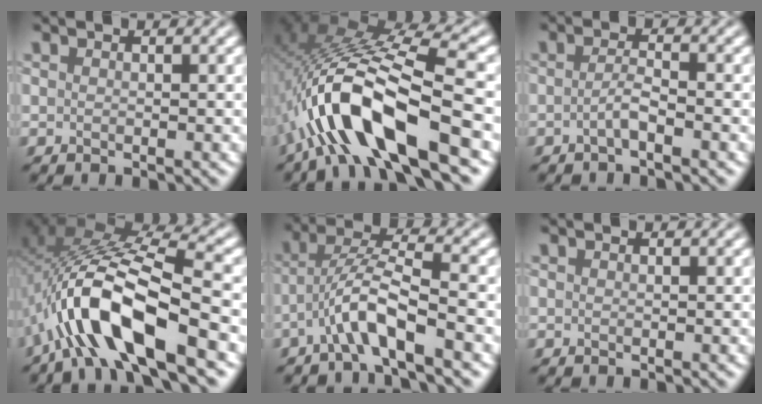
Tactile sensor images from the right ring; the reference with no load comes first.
{"total": 11.2, "force": [-3.6, 3.2, 10.2], "torque": [-0.202, 0.026, -0.071]}
{"total": 1.3, "force": [-0.7, -0.1, 1.1], "torque": [-0.027, 0.007, -0.019]}
{"total": 10.7, "force": [-4.3, 3.3, 9.2], "torque": [-0.184, 0.022, -0.081]}
{"total": 4.6, "force": [-2.5, 0.4, 3.8], "torque": [-0.072, 0.019, -0.053]}
{"total": 0.0}